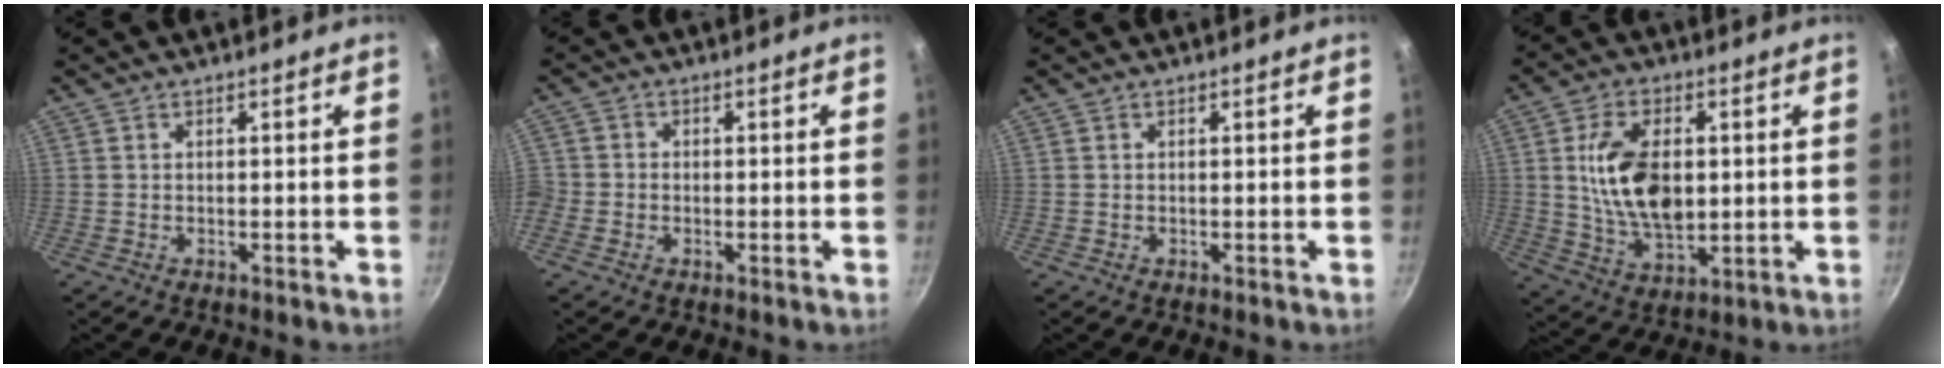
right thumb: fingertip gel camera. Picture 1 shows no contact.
{"total": 3.0, "force": [-1.1, 2.6, 0.9], "torque": [-0.018, 0.010, -0.029]}
{"total": 0.0}
{"total": 14.5, "force": [1.6, 8.6, 11.5], "torque": [-0.187, -0.009, 0.033]}